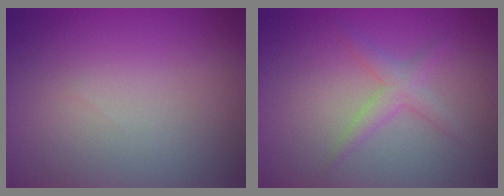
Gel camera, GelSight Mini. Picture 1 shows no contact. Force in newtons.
{"total": 1.9, "press": 1.9, "slide": 0.1}